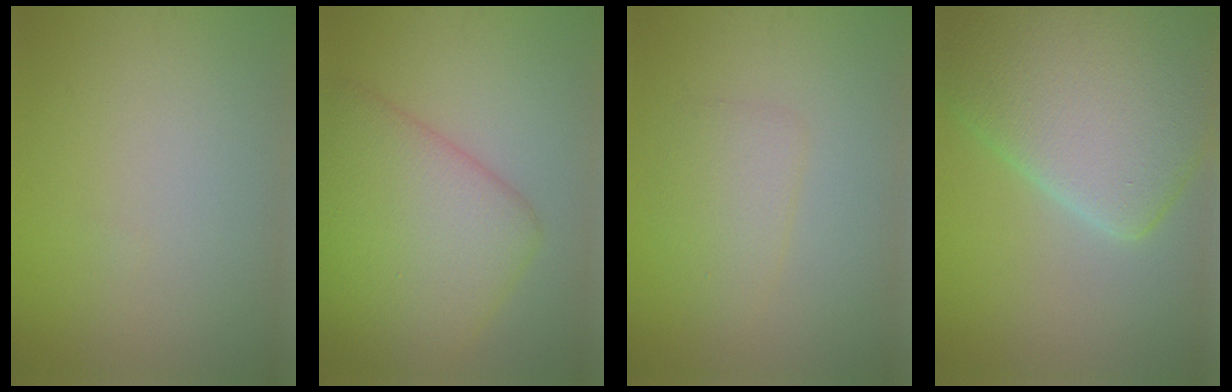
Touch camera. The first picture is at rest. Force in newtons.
{"total": 8.8, "press": 8.8, "slide": 0.4}
{"total": 2.3, "press": 2.3, "slide": 0.1}
{"total": 12.3, "press": 12.3, "slide": 0.9}